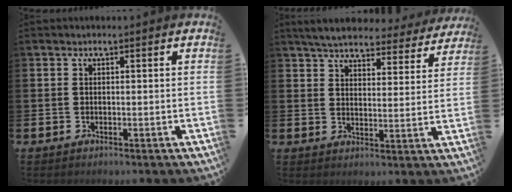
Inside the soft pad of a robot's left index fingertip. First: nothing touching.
{"total": 5.6, "force": [5.4, 0.9, 1.2], "torque": [-0.041, -0.034, 0.094]}